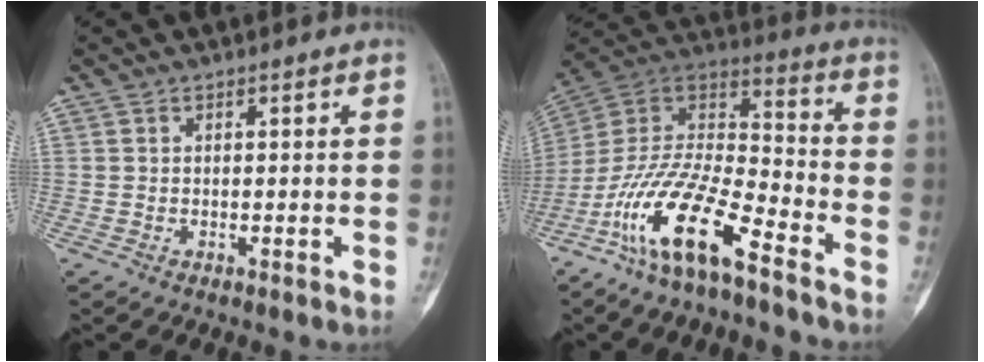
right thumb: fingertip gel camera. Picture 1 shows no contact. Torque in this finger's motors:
{"motor_torque": [0.34, 0.25, 1.60, -1.17, 0.23]}